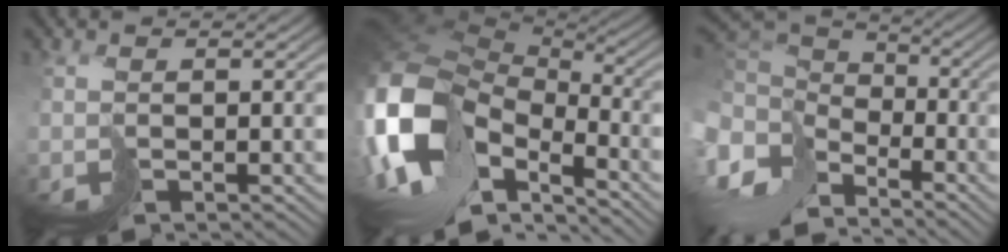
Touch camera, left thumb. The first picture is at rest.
{"total": 16.0, "force": [-4.1, 11.2, 10.8], "torque": [-0.278, -0.030, -0.058]}
{"total": 11.7, "force": [-6.0, 7.2, 7.0], "torque": [-0.214, -0.022, -0.097]}